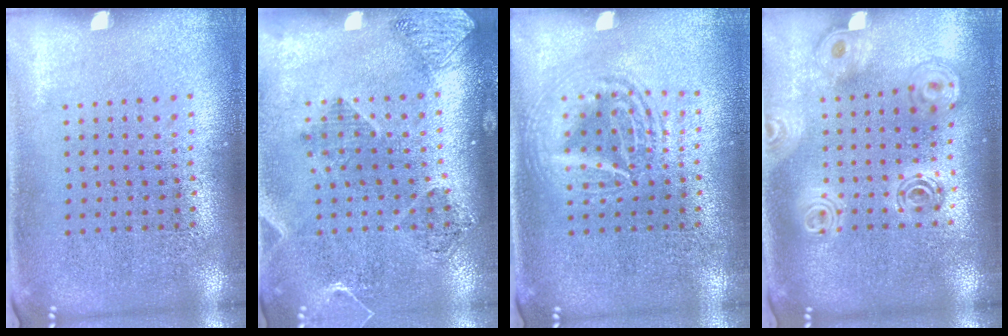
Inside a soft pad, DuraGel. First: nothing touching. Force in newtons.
{"total": 1.5, "press": 1.4, "slide": 0.5}
{"total": 2.9, "press": 2.9, "slide": 0.4}
{"total": 2.0, "press": 1.7, "slide": 1.1}